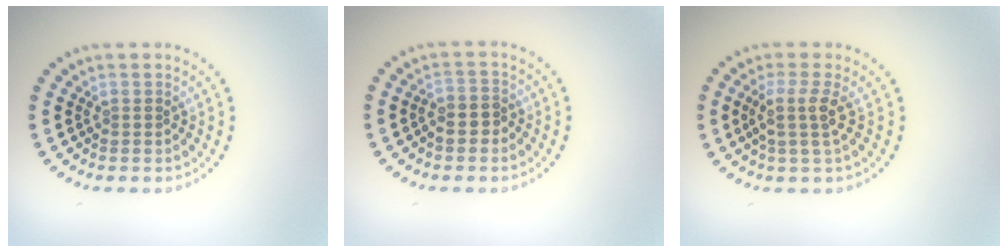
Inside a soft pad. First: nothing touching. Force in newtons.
{"total": 1.5, "press": 1.3, "slide": 0.6}
{"total": 2.4, "press": 1.9, "slide": 1.5}